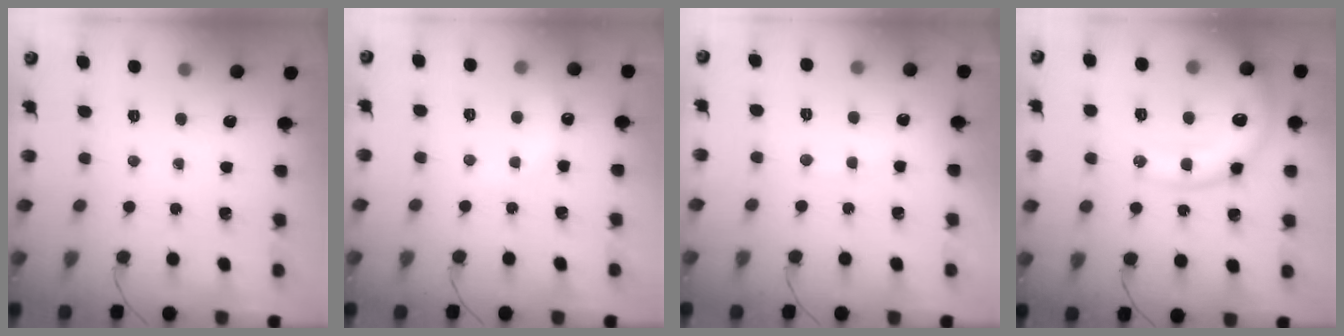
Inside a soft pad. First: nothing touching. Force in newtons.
{"total": 3.0, "press": 2.9, "slide": 0.8}
{"total": 6.8, "press": 6.7, "slide": 1.4}
{"total": 16.8, "press": 16.7, "slide": 2.0}